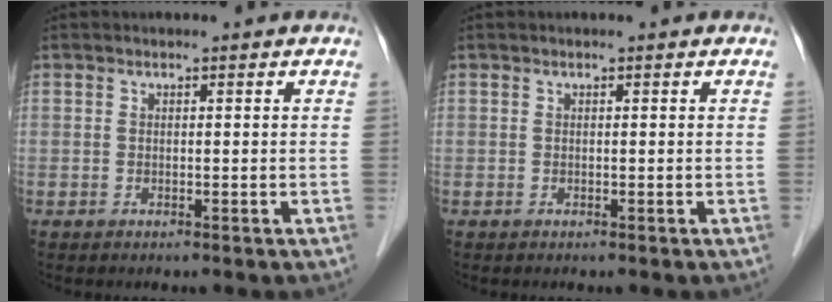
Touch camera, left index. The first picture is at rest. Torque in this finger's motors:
{"motor_torque": [-0.07, 0.07, 0.00, 0.00]}